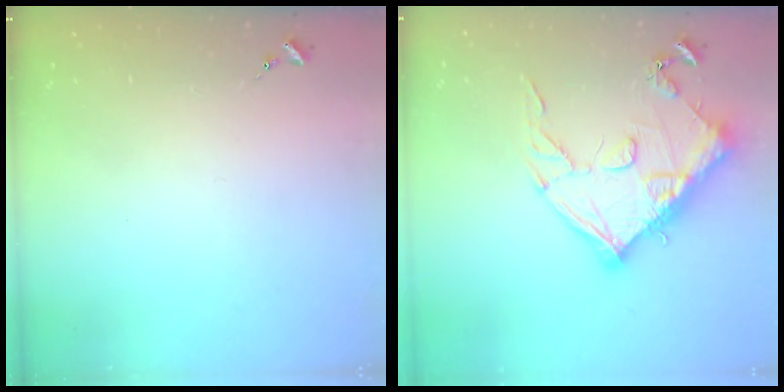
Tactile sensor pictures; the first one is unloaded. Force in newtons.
{"total": 15.4, "press": 15.4, "slide": 0.9}